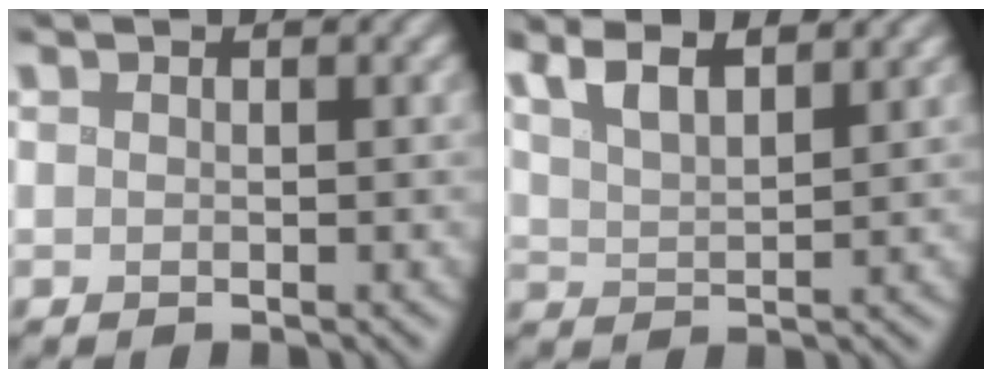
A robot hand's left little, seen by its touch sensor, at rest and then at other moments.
{"total": 5.2, "force": [3.8, 1.4, 3.2], "torque": [-0.060, 0.019, 0.058]}